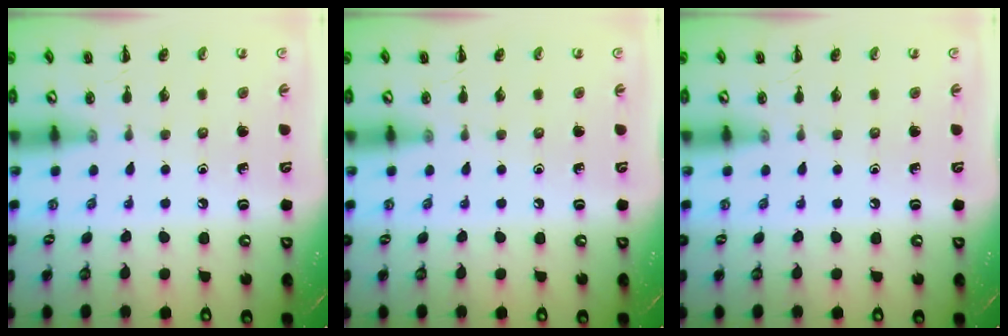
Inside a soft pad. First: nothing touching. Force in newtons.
{"total": 0.0}
{"total": 0.0}